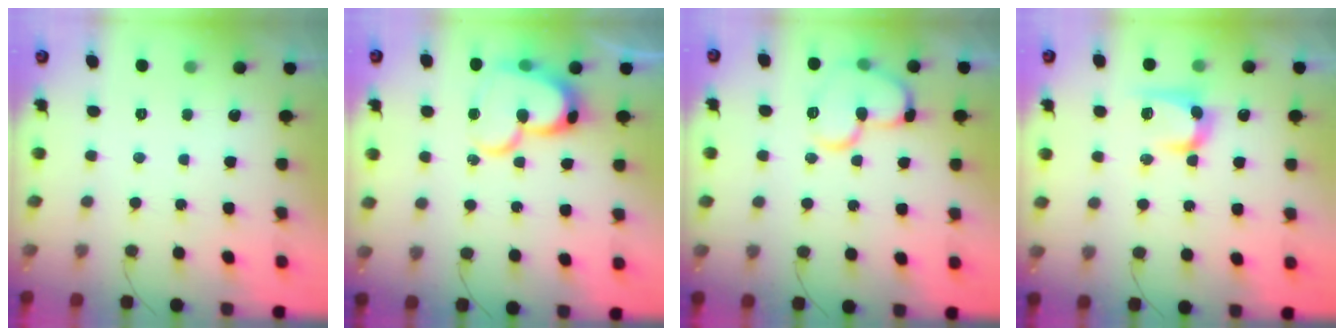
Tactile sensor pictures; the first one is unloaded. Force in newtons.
{"total": 18.4, "press": 18.3, "slide": 1.9}
{"total": 13.7, "press": 13.6, "slide": 1.8}
{"total": 10.3, "press": 10.3, "slide": 0.6}